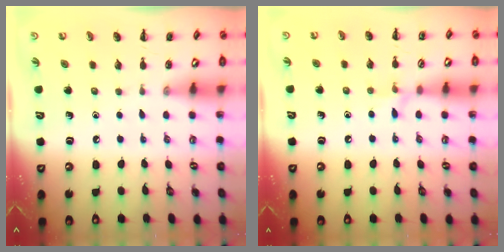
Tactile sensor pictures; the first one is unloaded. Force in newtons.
{"total": 5.5, "press": 5.1, "slide": 2.1}